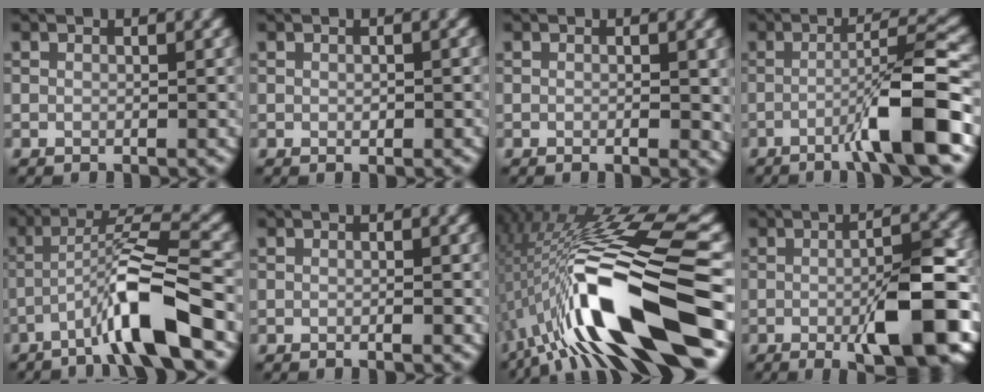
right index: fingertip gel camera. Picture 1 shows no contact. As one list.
[{"total": 0.7, "force": [-0.1, 0.4, 0.6], "torque": [-0.009, 0.000, -0.002]}, {"total": 1.8, "force": [-0.2, 0.8, 1.6], "torque": [-0.019, -0.003, 0.000]}, {"total": 7.9, "force": [-3.2, 0.6, 7.2], "torque": [-0.108, 0.017, -0.063]}, {"total": 8.1, "force": [-4.2, 0.7, 6.9], "torque": [-0.120, 0.020, -0.081]}, {"total": 0.6, "force": [-0.2, 0.0, 0.5], "torque": [-0.008, 0.001, -0.003]}, {"total": 14.2, "force": [-4.6, 2.9, 13.1], "torque": [-0.219, 0.017, -0.073]}, {"total": 9.6, "force": [-2.8, 2.3, 8.9], "torque": [-0.129, -0.001, -0.046]}]